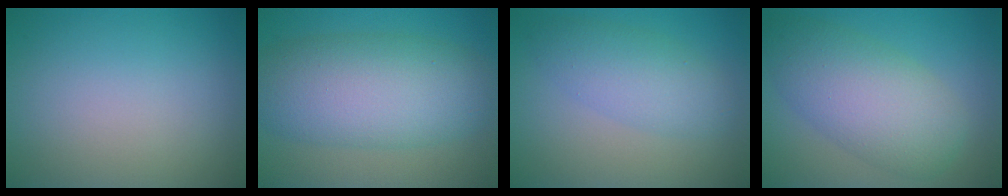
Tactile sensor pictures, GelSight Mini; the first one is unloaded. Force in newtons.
{"total": 9.3, "press": 9.3, "slide": 0.1}
{"total": 3.9, "press": 3.9, "slide": 0.1}
{"total": 7.3, "press": 7.3, "slide": 0.1}